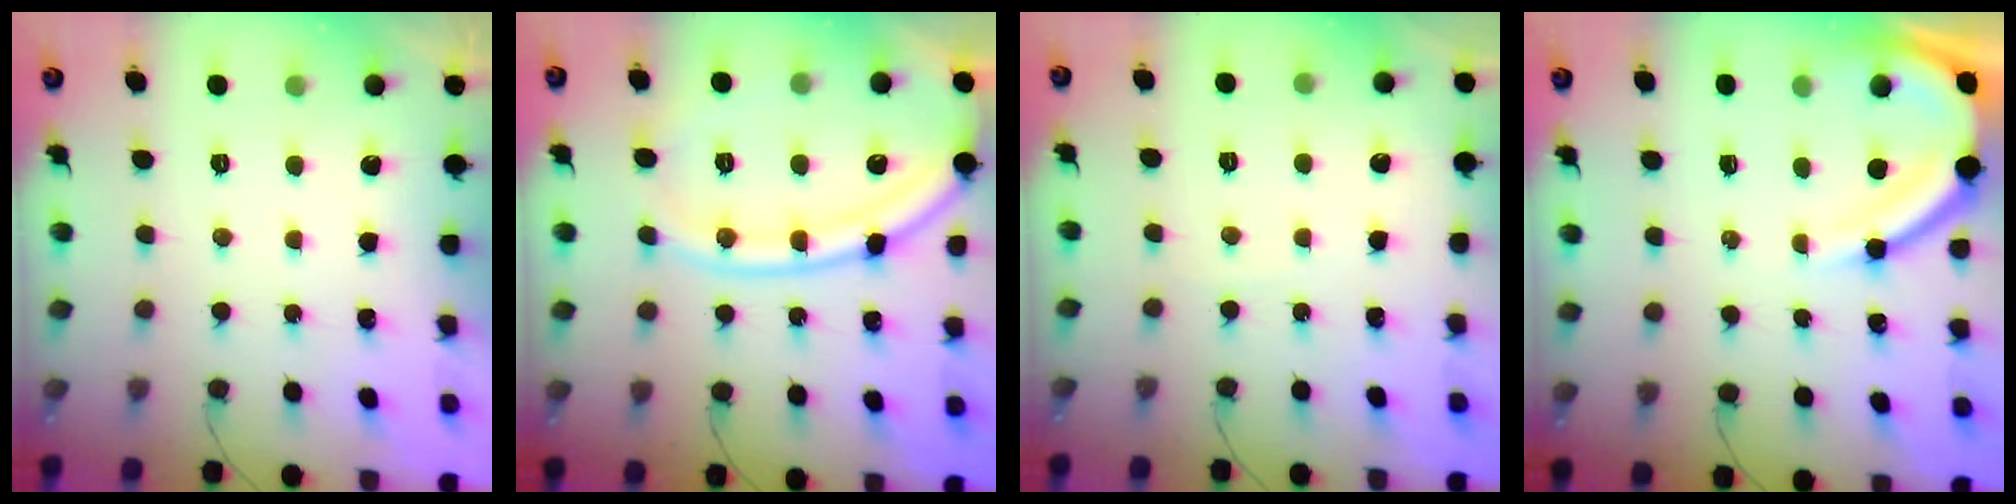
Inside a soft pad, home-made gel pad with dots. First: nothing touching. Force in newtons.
{"total": 16.1, "press": 16.0, "slide": 1.9}
{"total": 2.3, "press": 2.2, "slide": 0.3}
{"total": 9.5, "press": 9.5, "slide": 0.9}